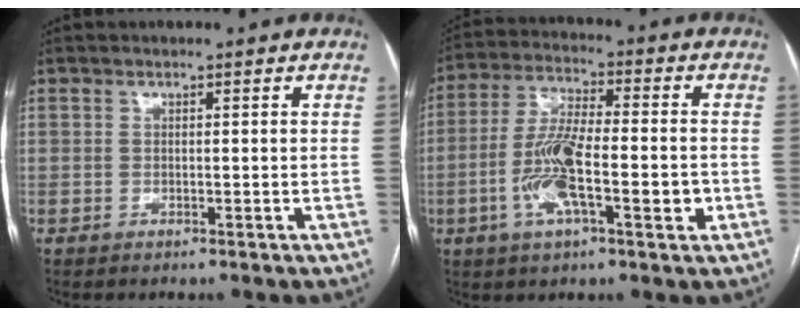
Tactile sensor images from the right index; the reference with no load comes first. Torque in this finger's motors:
{"motor_torque": [0.53, -0.14, 0.70, 0.21]}